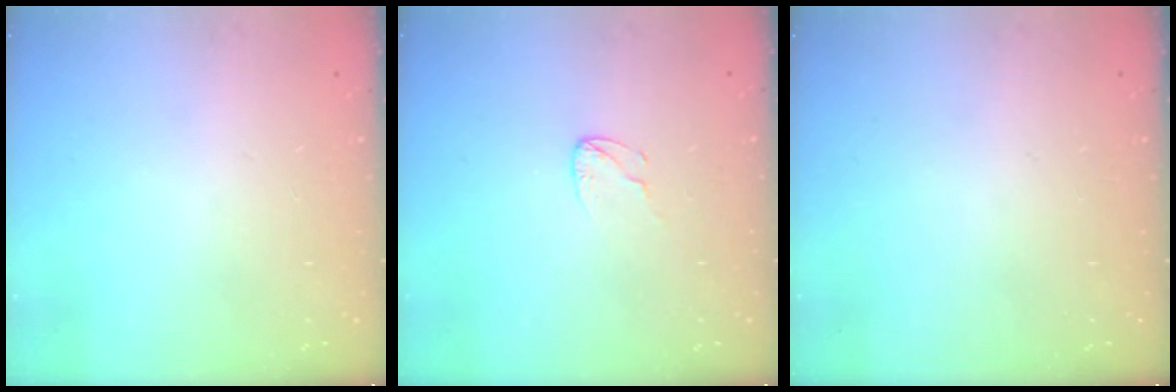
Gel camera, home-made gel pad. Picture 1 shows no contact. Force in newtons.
{"total": 3.9, "press": 3.9, "slide": 0.3}
{"total": 0.0}